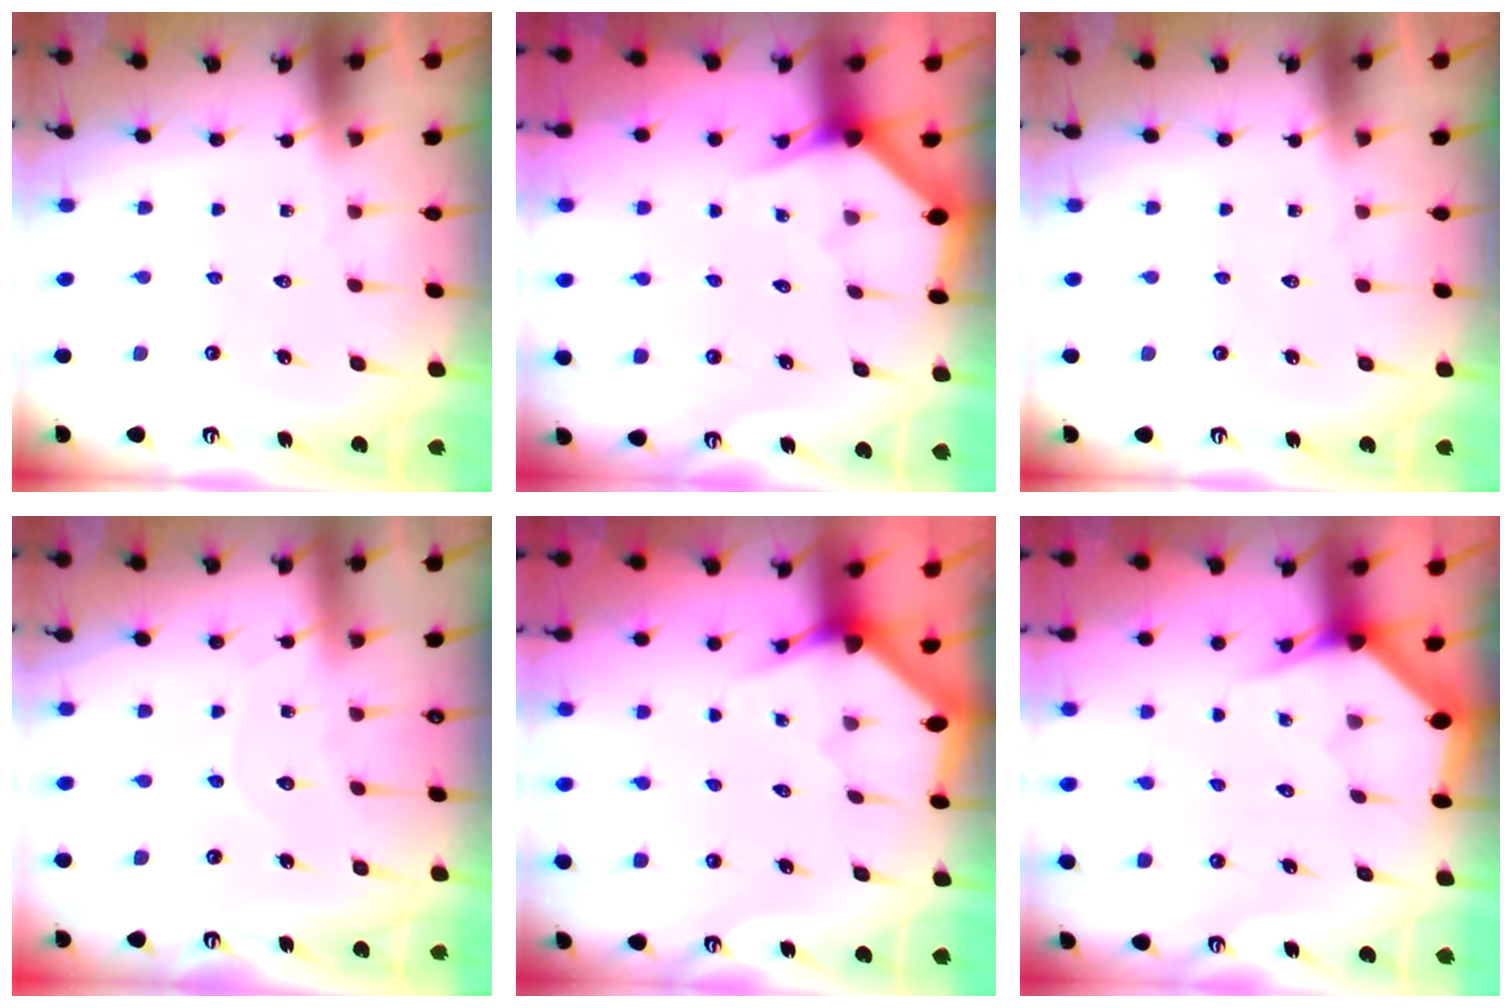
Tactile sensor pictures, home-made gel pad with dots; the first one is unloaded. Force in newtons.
{"total": 3.0, "press": 3.0, "slide": 0.1}
{"total": 0.0}
{"total": 5.3, "press": 5.3, "slide": 0.6}
{"total": 3.0, "press": 3.0, "slide": 0.2}
{"total": 3.0, "press": 3.0, "slide": 0.1}